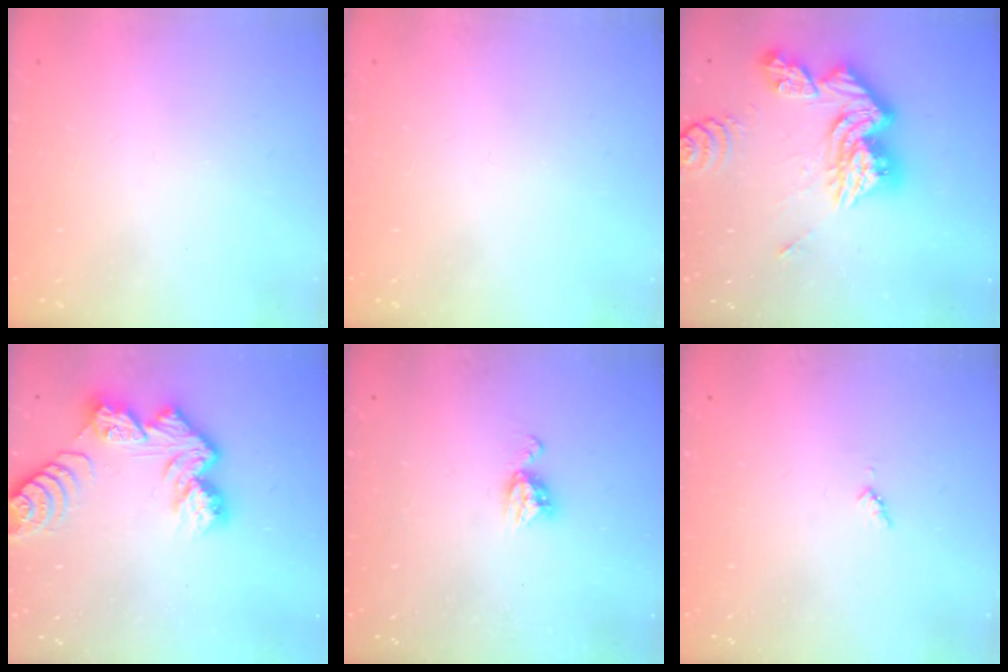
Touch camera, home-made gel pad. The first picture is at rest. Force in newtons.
{"total": 0.0}
{"total": 18.2, "press": 18.1, "slide": 1.9}
{"total": 10.8, "press": 10.7, "slide": 1.1}
{"total": 6.0, "press": 6.0, "slide": 0.4}
{"total": 3.4, "press": 3.3, "slide": 0.4}